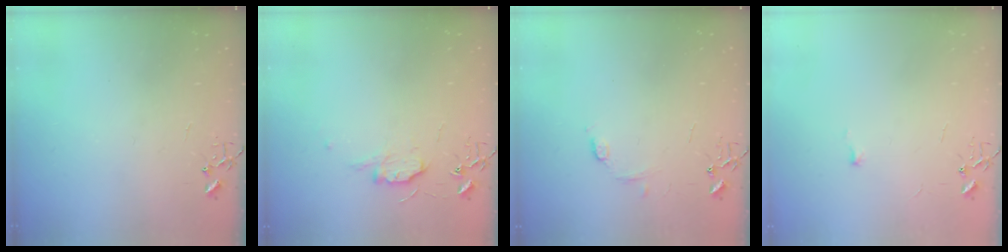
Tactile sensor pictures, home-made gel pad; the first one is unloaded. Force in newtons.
{"total": 7.3, "press": 7.3, "slide": 0.7}
{"total": 6.1, "press": 6.1, "slide": 0.7}
{"total": 3.4, "press": 3.4, "slide": 0.5}